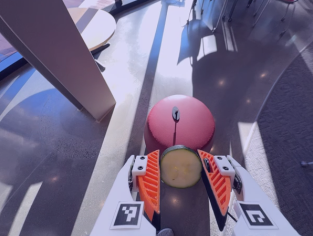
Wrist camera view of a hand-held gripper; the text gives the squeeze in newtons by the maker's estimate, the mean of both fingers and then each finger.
{"total": 9.4, "left": 9.7, "right": 9.1}